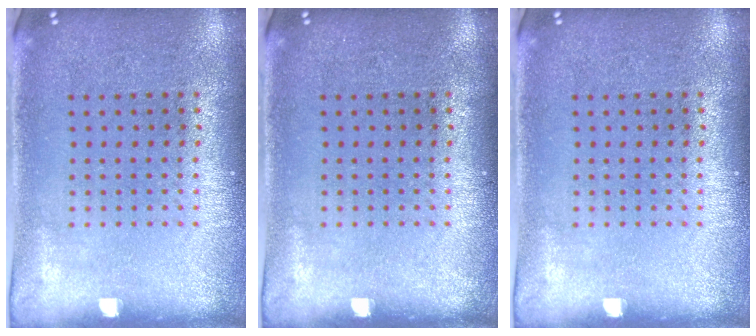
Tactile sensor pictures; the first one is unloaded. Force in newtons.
{"total": 0.0}
{"total": 0.0}